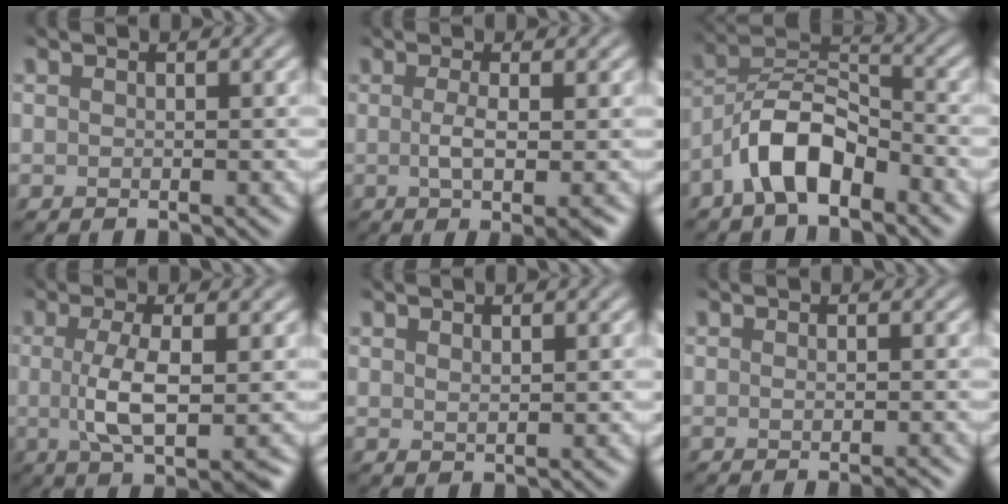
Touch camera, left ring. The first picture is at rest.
{"total": 2.9, "force": [-0.6, 0.1, 2.8], "torque": [-0.039, -0.004, -0.011]}
{"total": 6.0, "force": [-4.3, 2.1, 3.7], "torque": [-0.058, 0.015, -0.090]}
{"total": 4.3, "force": [-0.8, 0.7, 4.2], "torque": [-0.075, -0.003, -0.014]}
{"total": 0.8, "force": [0.8, -0.1, 0.2], "torque": [-0.001, 0.001, 0.016]}
{"total": 0.8, "force": [-0.4, -0.3, 0.6], "torque": [-0.005, 0.000, -0.009]}